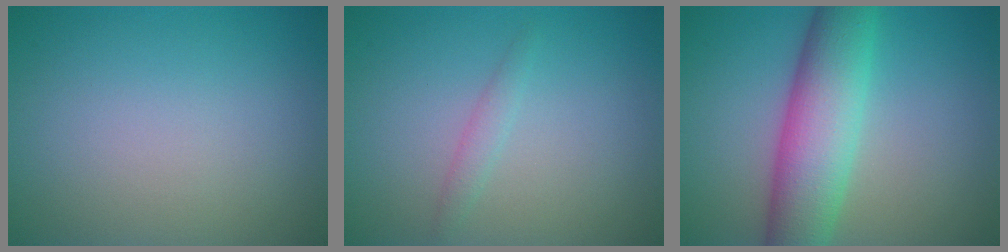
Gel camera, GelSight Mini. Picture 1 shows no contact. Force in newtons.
{"total": 1.1, "press": 1.1, "slide": 0.0}
{"total": 7.8, "press": 7.8, "slide": 0.1}